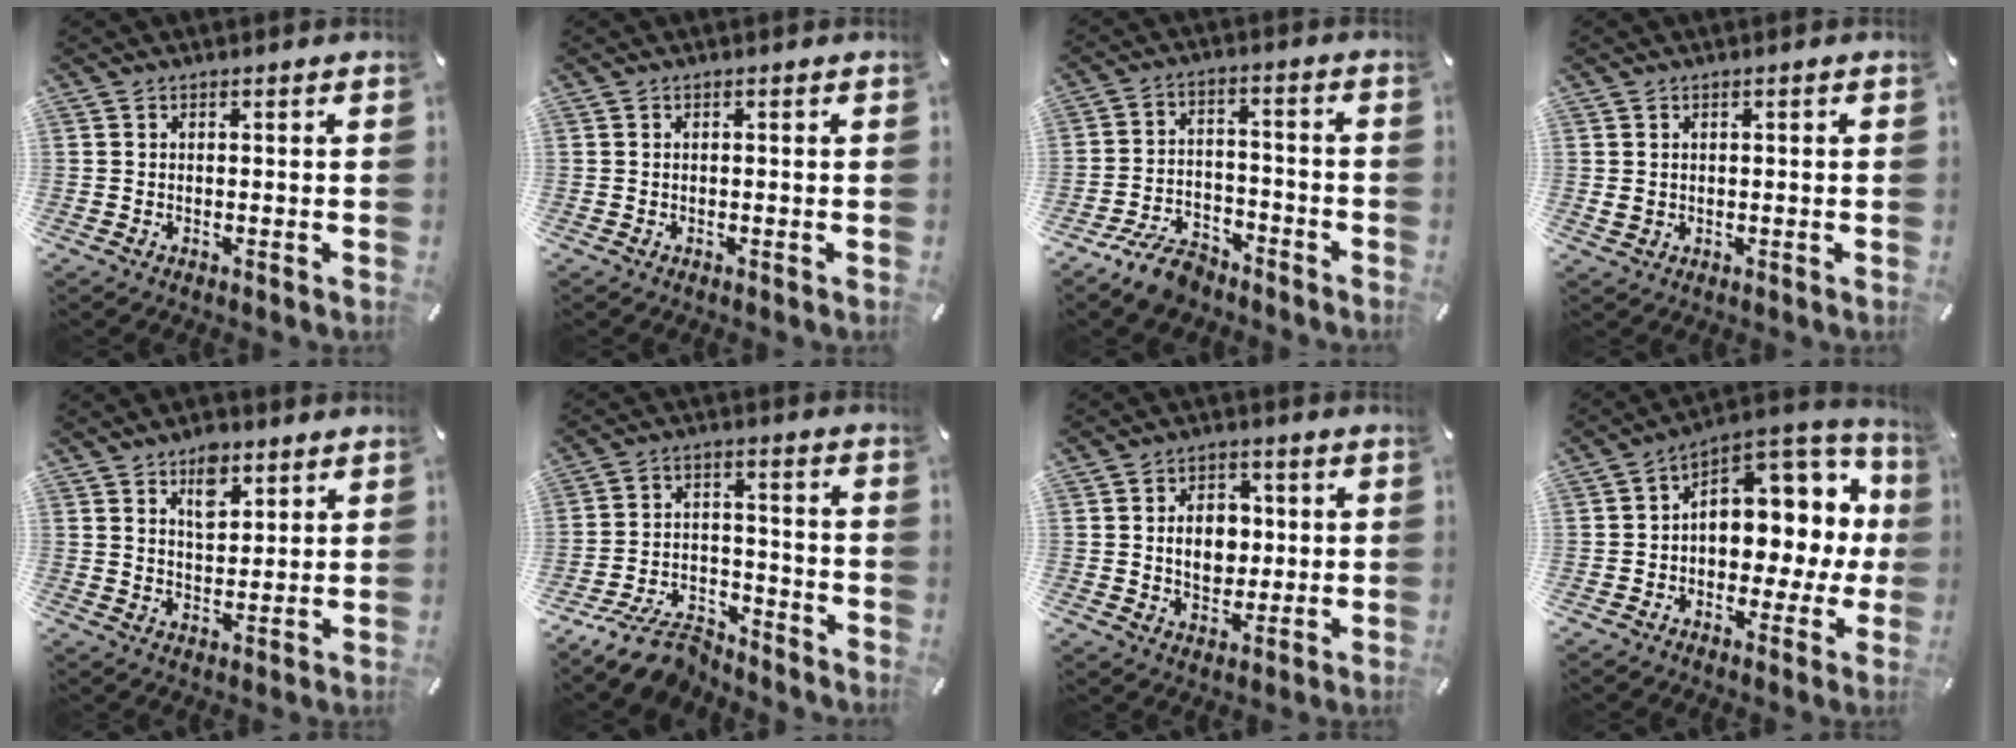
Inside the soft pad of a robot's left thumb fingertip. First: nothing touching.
{"total": 0.0}
{"total": 8.7, "force": [-7.0, 4.0, 3.3], "torque": [-0.054, 0.043, -0.129]}
{"total": 1.6, "force": [0.1, 1.4, 0.7], "torque": [-0.015, 0.004, 0.000]}
{"total": 7.2, "force": [4.3, 4.2, 4.0], "torque": [-0.043, -0.017, 0.071]}
{"total": 10.3, "force": [-8.6, 4.4, 3.8], "torque": [-0.060, 0.048, -0.160]}
{"total": 8.6, "force": [0.5, 6.9, 5.1], "torque": [-0.083, 0.005, 0.005]}
{"total": 11.0, "force": [3.5, 8.2, 6.5], "torque": [-0.066, -0.050, 0.062]}